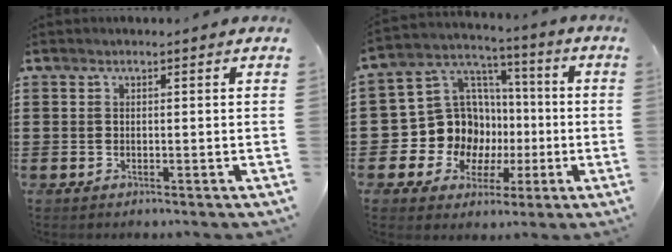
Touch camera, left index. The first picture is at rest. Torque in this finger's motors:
{"motor_torque": [1.08, -0.26, 0.40, 0.08]}